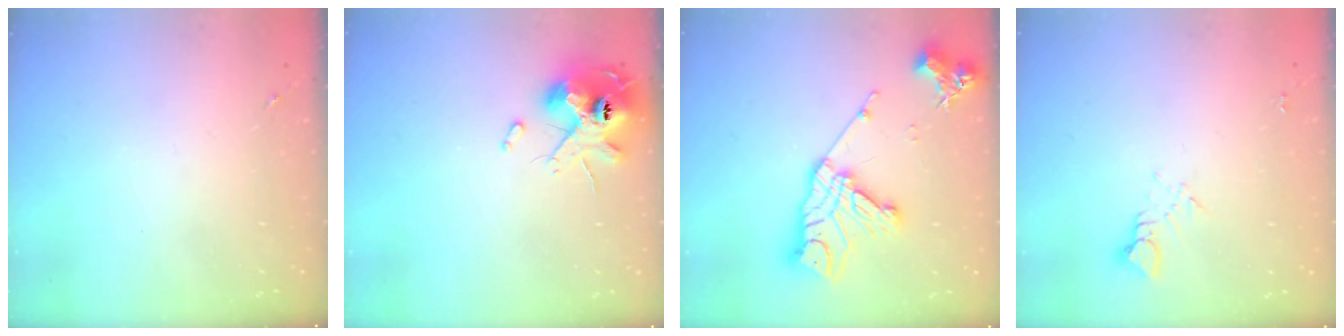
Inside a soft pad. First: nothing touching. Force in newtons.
{"total": 11.9, "press": 11.7, "slide": 1.7}
{"total": 17.7, "press": 17.6, "slide": 1.3}
{"total": 3.8, "press": 3.8, "slide": 0.4}